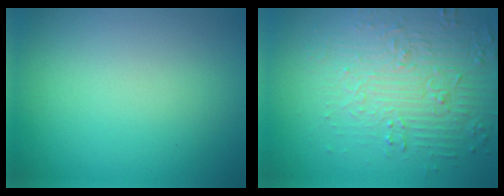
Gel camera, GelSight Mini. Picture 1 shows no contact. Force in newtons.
{"total": 4.4, "press": 4.3, "slide": 0.7}